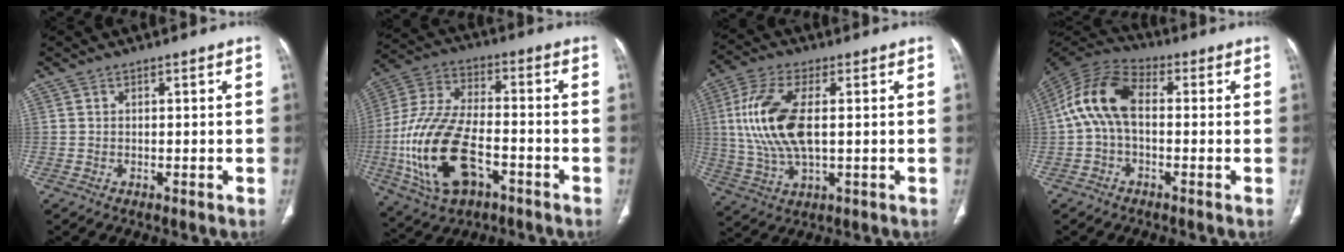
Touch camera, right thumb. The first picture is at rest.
{"total": 20.2, "force": [-6.6, 10.7, 15.9], "torque": [-0.332, 0.023, -0.113]}
{"total": 14.3, "force": [1.5, 6.5, 12.7], "torque": [-0.279, 0.001, 0.033]}
{"total": 11.7, "force": [0.2, 6.8, 9.5], "torque": [-0.186, 0.033, -0.009]}